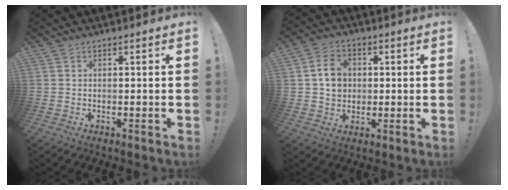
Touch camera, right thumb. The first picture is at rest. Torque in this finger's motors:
{"motor_torque": [-0.20, 0.32, -0.36, 0.18, -0.06]}